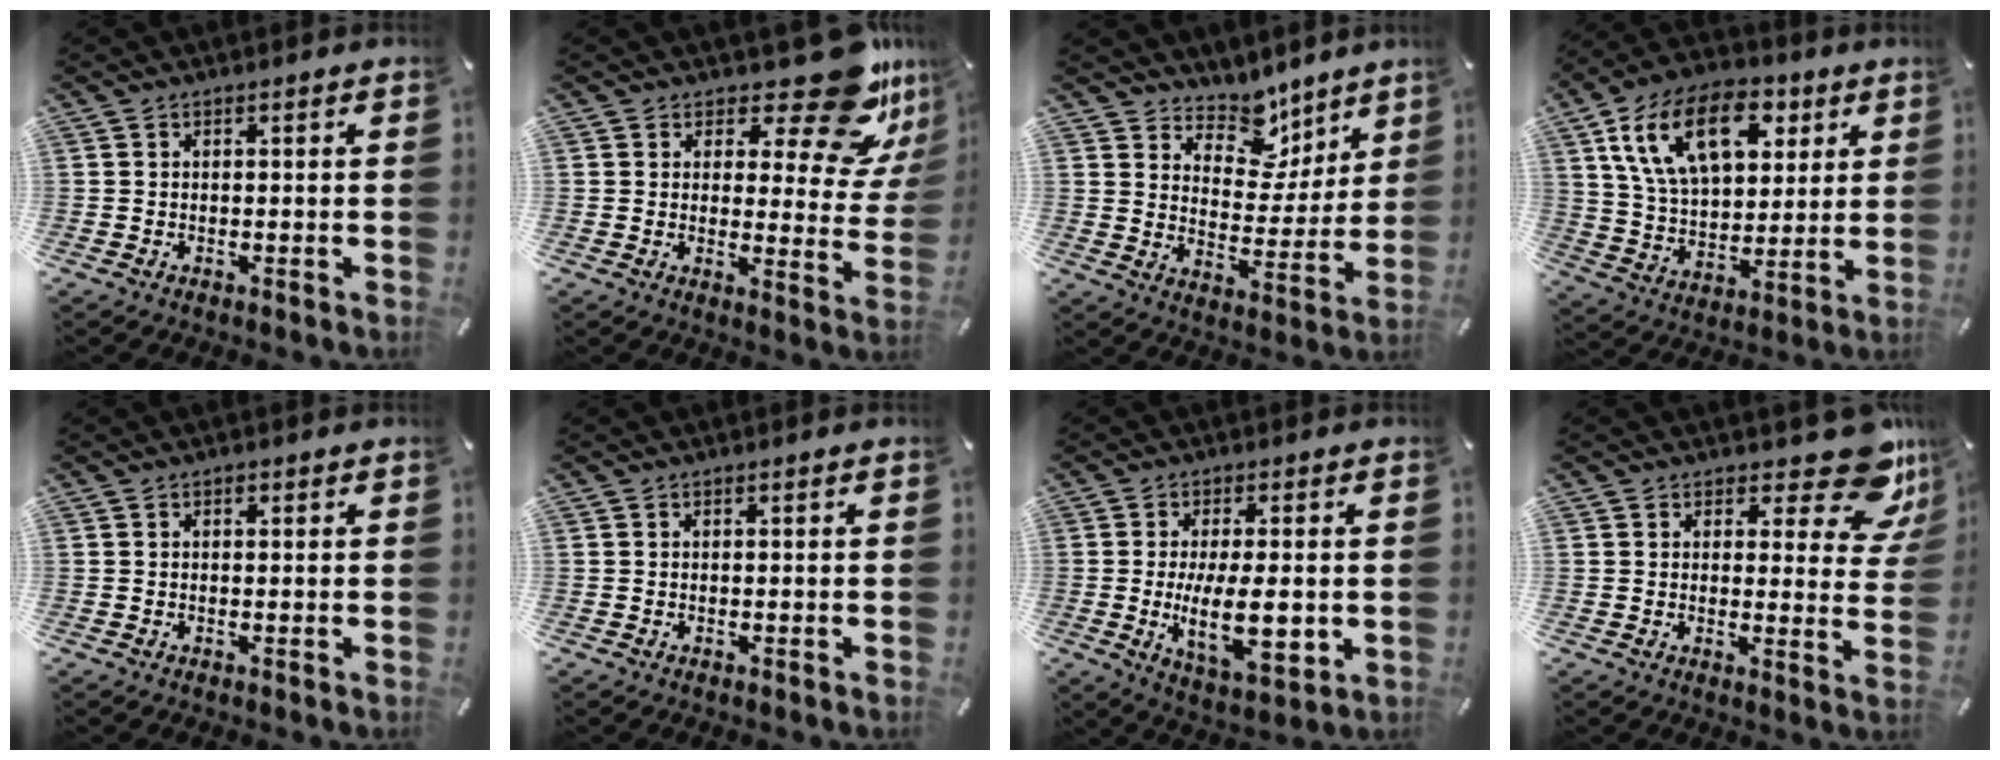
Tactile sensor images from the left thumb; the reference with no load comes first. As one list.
[{"total": 16.0, "force": [11.0, 5.2, 10.4], "torque": [-0.137, -0.085, 0.181]}, {"total": 9.7, "force": [7.3, 6.1, 1.6], "torque": [-0.020, -0.081, 0.135]}, {"total": 19.0, "force": [8.1, 11.8, 12.5], "torque": [-0.240, -0.016, 0.140]}, {"total": 0.7, "force": [0.3, 0.5, 0.4], "torque": [-0.008, 0.002, 0.005]}, {"total": 0.0}, {"total": 12.7, "force": [-0.8, 5.2, 11.5], "torque": [-0.205, -0.022, -0.011]}, {"total": 12.6, "force": [8.5, 4.9, 7.9], "torque": [-0.073, -0.071, 0.142]}]